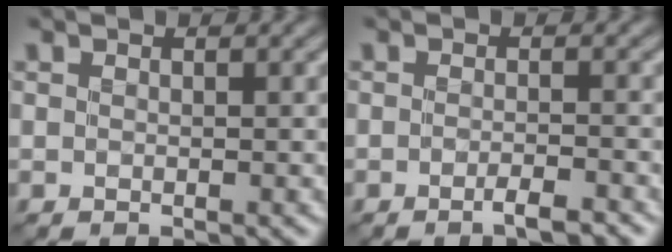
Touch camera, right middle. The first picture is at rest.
{"total": 1.9, "force": [-1.3, 0.3, 1.4], "torque": [-0.016, 0.001, -0.027]}